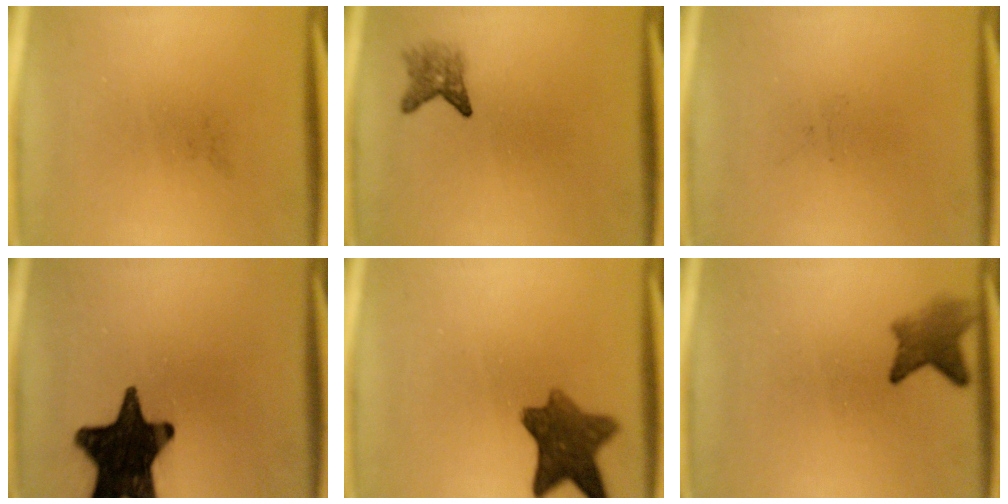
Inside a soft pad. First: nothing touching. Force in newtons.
{"total": 2.4}
{"total": 0.0}
{"total": 18.8}
{"total": 8.5}
{"total": 4.1}